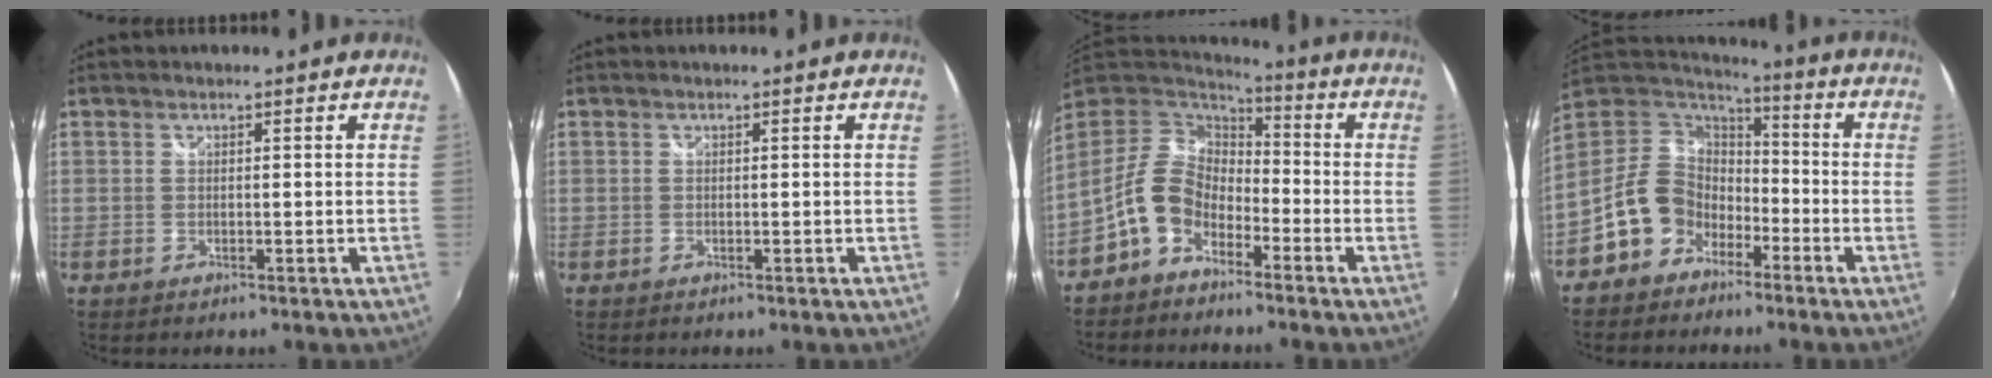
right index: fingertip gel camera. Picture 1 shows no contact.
{"total": 0.0}
{"total": 10.5, "force": [-5.7, 6.8, 5.6], "torque": [-0.116, 0.022, -0.117]}
{"total": 12.7, "force": [-7.0, 9.6, 4.8], "torque": [-0.113, 0.024, -0.124]}